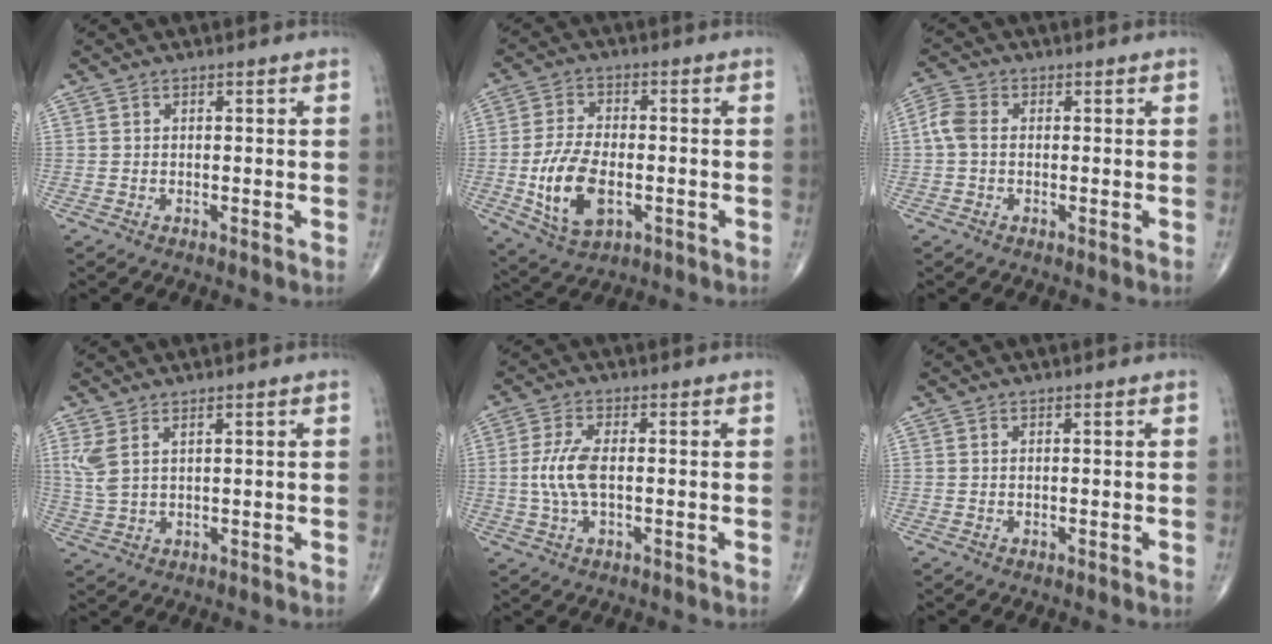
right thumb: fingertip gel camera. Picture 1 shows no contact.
{"total": 11.7, "force": [-2.7, 6.3, 9.4], "torque": [-0.182, 0.004, -0.042]}
{"total": 4.2, "force": [0.0, 2.9, 3.0], "torque": [-0.072, 0.011, -0.009]}
{"total": 4.3, "force": [1.8, 2.3, 3.2], "torque": [-0.079, 0.000, 0.045]}
{"total": 6.2, "force": [-0.2, 2.4, 5.7], "torque": [-0.138, 0.003, -0.009]}
{"total": 0.0}